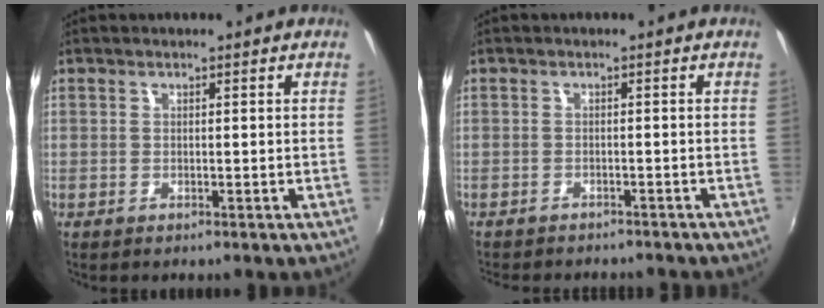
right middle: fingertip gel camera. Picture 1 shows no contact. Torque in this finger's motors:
{"motor_torque": [0.98, -1.16, 0.08, 0.08]}